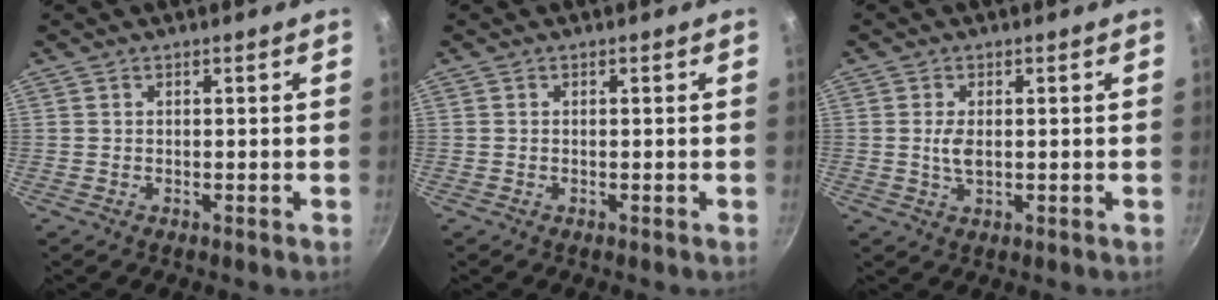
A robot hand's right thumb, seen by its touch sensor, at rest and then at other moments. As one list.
[{"total": 0.0}, {"total": 3.2, "force": [0.2, 1.7, 2.7], "torque": [-0.054, -0.004, 0.005]}]